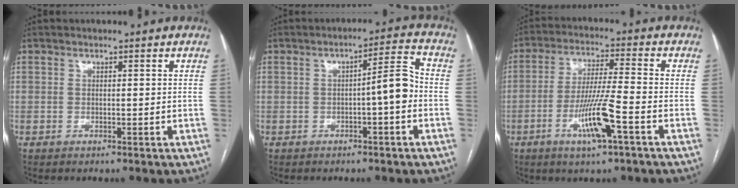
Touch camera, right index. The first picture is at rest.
{"total": 5.7, "force": [-1.1, 0.6, 5.5], "torque": [-0.076, 0.020, -0.016]}
{"total": 9.8, "force": [-4.1, 0.2, 8.8], "torque": [-0.170, -0.008, -0.077]}